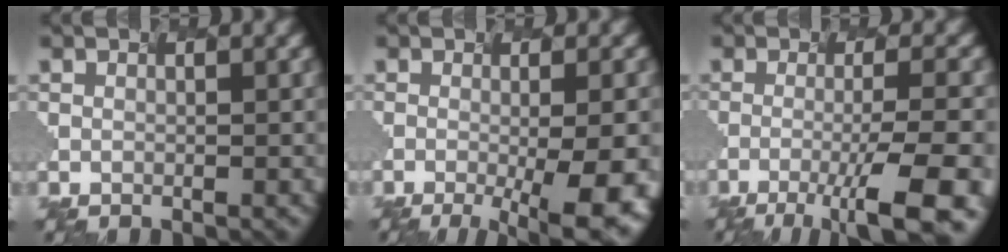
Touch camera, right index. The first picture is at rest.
{"total": 9.0, "force": [-2.6, 2.5, 8.3], "torque": [-0.084, -0.009, -0.017]}
{"total": 8.9, "force": [-4.1, 1.7, 7.7], "torque": [-0.104, -0.005, -0.056]}